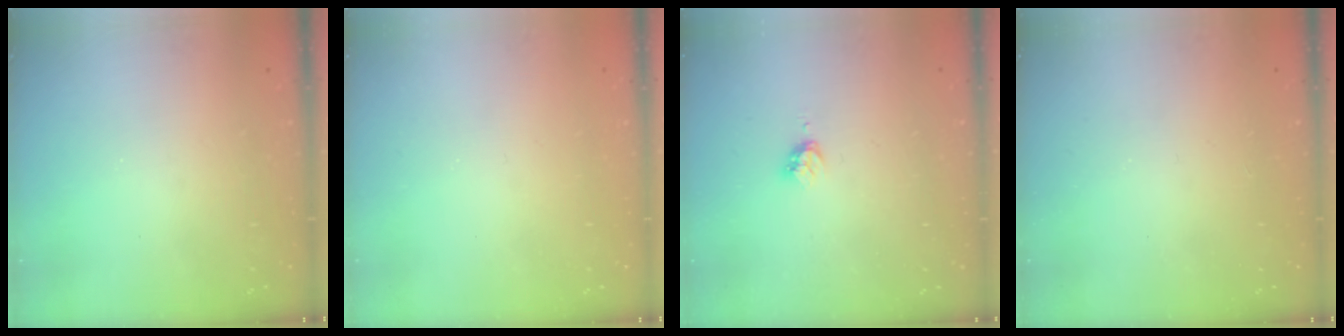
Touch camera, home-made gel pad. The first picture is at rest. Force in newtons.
{"total": 0.0}
{"total": 2.9, "press": 2.8, "slide": 0.4}
{"total": 1.7, "press": 1.7, "slide": 0.2}